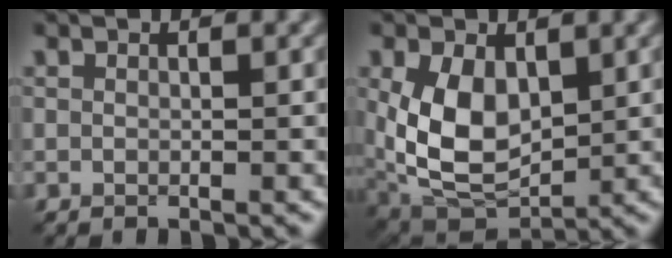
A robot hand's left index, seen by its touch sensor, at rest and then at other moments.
{"total": 8.0, "force": [0.8, 5.0, 6.2], "torque": [-0.142, -0.012, 0.017]}